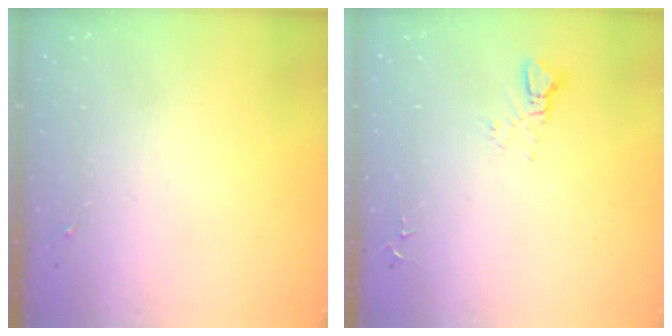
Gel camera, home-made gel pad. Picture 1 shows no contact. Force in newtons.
{"total": 3.1, "press": 3.1, "slide": 0.1}